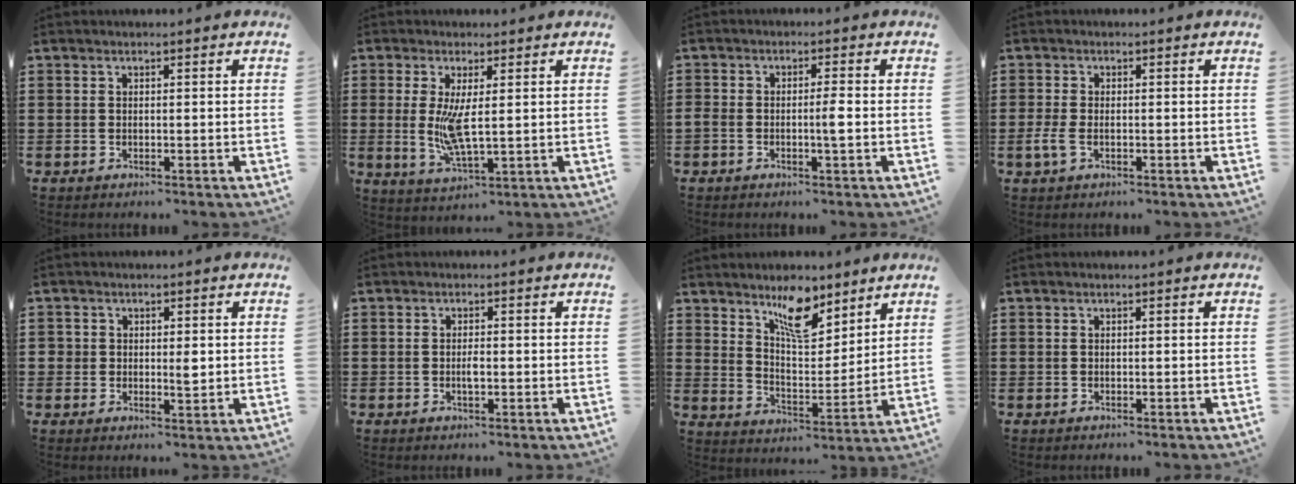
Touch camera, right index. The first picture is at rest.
{"total": 6.5, "force": [0.6, 1.8, 6.2], "torque": [-0.122, -0.011, 0.006]}
{"total": 2.7, "force": [-0.9, 0.3, 2.5], "torque": [-0.053, -0.004, -0.020]}
{"total": 2.4, "force": [-0.8, 1.2, 1.9], "torque": [-0.051, -0.006, -0.018]}
{"total": 2.5, "force": [0.2, 1.7, 1.8], "torque": [-0.031, 0.004, 0.000]}
{"total": 1.7, "force": [-0.4, 0.4, 1.6], "torque": [-0.039, -0.003, -0.010]}
{"total": 9.4, "force": [6.6, 3.5, 5.7], "torque": [-0.097, -0.025, 0.114]}
{"total": 0.0}